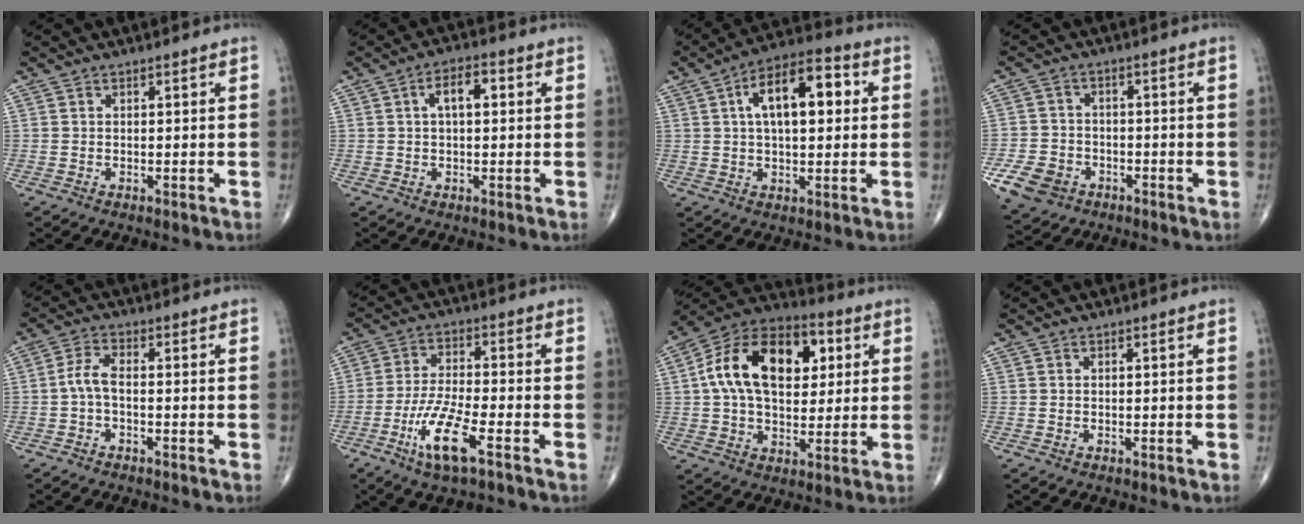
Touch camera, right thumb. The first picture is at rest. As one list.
[{"total": 5.3, "force": [1.1, 2.6, 4.6], "torque": [-0.072, 0.015, 0.012]}, {"total": 13.8, "force": [3.0, 6.6, 11.8], "torque": [-0.175, 0.022, 0.040]}, {"total": 8.5, "force": [-4.0, 6.7, 3.4], "torque": [-0.062, 0.016, -0.066]}, {"total": 3.6, "force": [-0.9, 1.5, 3.2], "torque": [-0.070, 0.014, -0.024]}, {"total": 10.1, "force": [-5.0, 2.1, 8.5], "torque": [-0.181, 0.014, -0.094]}, {"total": 21.1, "force": [4.7, 12.8, 16.1], "torque": [-0.247, 0.014, 0.068]}, {"total": 0.0}]